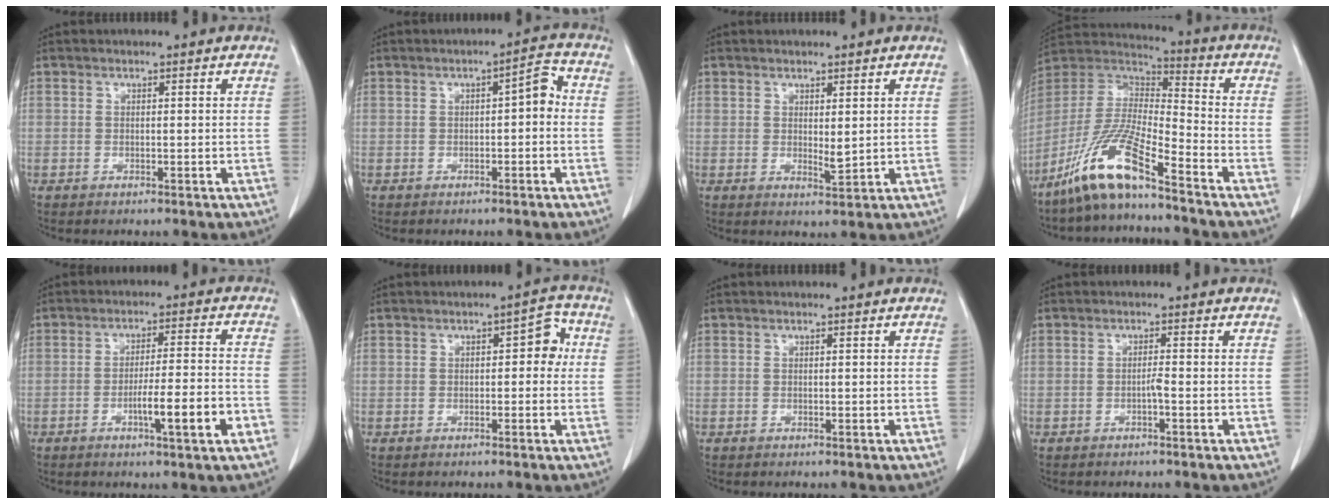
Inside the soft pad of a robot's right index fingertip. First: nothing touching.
{"total": 3.7, "force": [-0.2, 1.2, 3.5], "torque": [-0.047, 0.018, -0.006]}
{"total": 2.0, "force": [0.5, 0.6, 1.9], "torque": [-0.034, -0.010, 0.015]}
{"total": 13.3, "force": [-9.4, 1.2, 9.3], "torque": [-0.197, -0.008, -0.183]}
{"total": 8.5, "force": [-3.5, 0.0, 7.8], "torque": [-0.119, 0.000, -0.053]}
{"total": 4.2, "force": [0.4, 2.2, 3.6], "torque": [-0.036, 0.022, 0.000]}
{"total": 0.0}
{"total": 1.0, "force": [-0.6, -0.1, 0.9], "torque": [-0.015, 0.003, -0.010]}